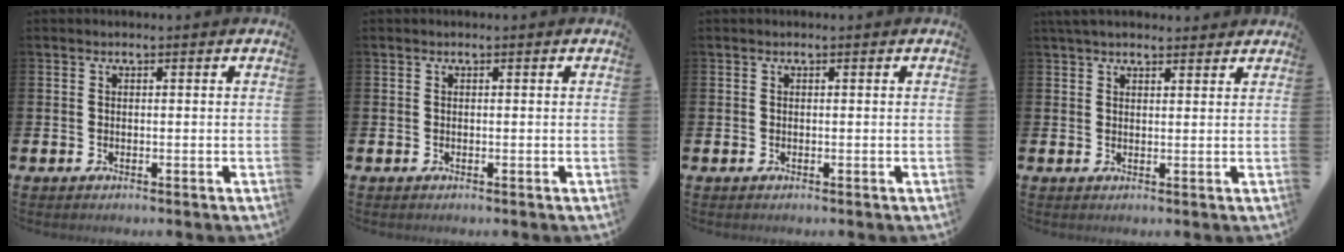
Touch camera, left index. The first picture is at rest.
{"total": 0.0}
{"total": 0.0}
{"total": 3.2, "force": [2.9, 0.9, 1.0], "torque": [-0.018, -0.006, 0.052]}